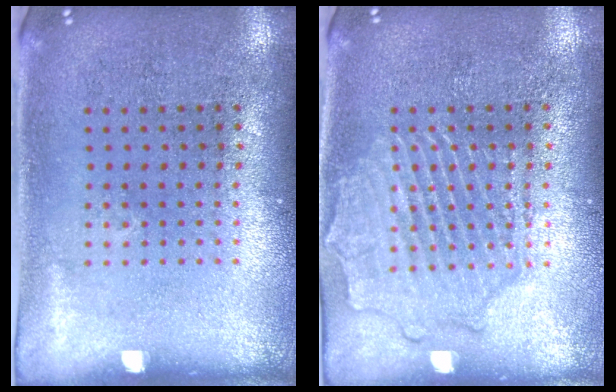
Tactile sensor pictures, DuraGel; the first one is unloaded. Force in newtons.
{"total": 2.6, "press": 2.6, "slide": 0.2}